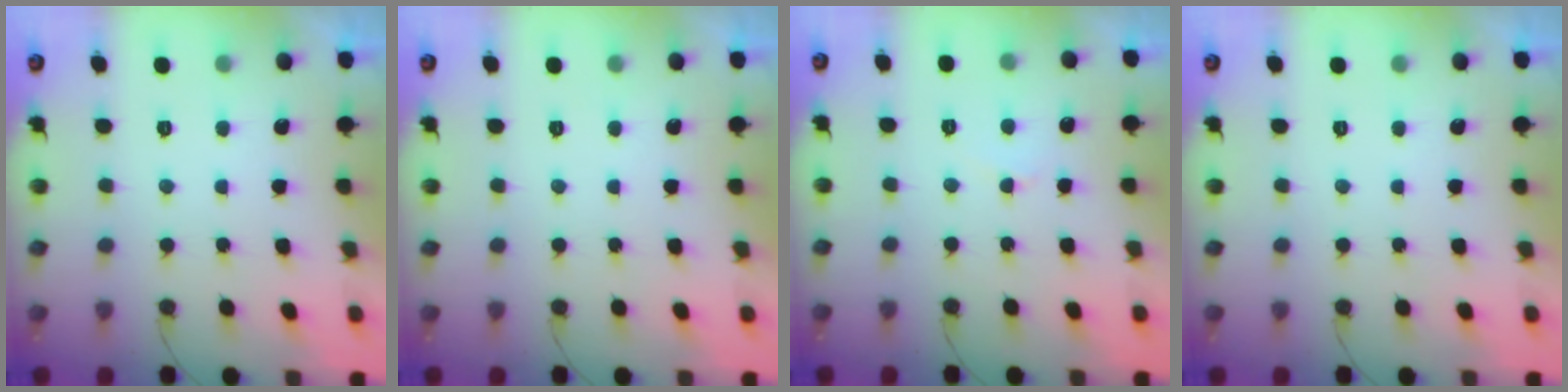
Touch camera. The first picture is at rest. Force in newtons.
{"total": 0.0}
{"total": 2.5, "press": 2.4, "slide": 0.3}
{"total": 0.0}